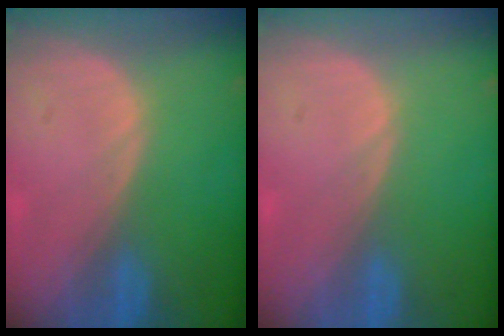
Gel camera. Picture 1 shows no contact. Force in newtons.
{"total": 0.0}